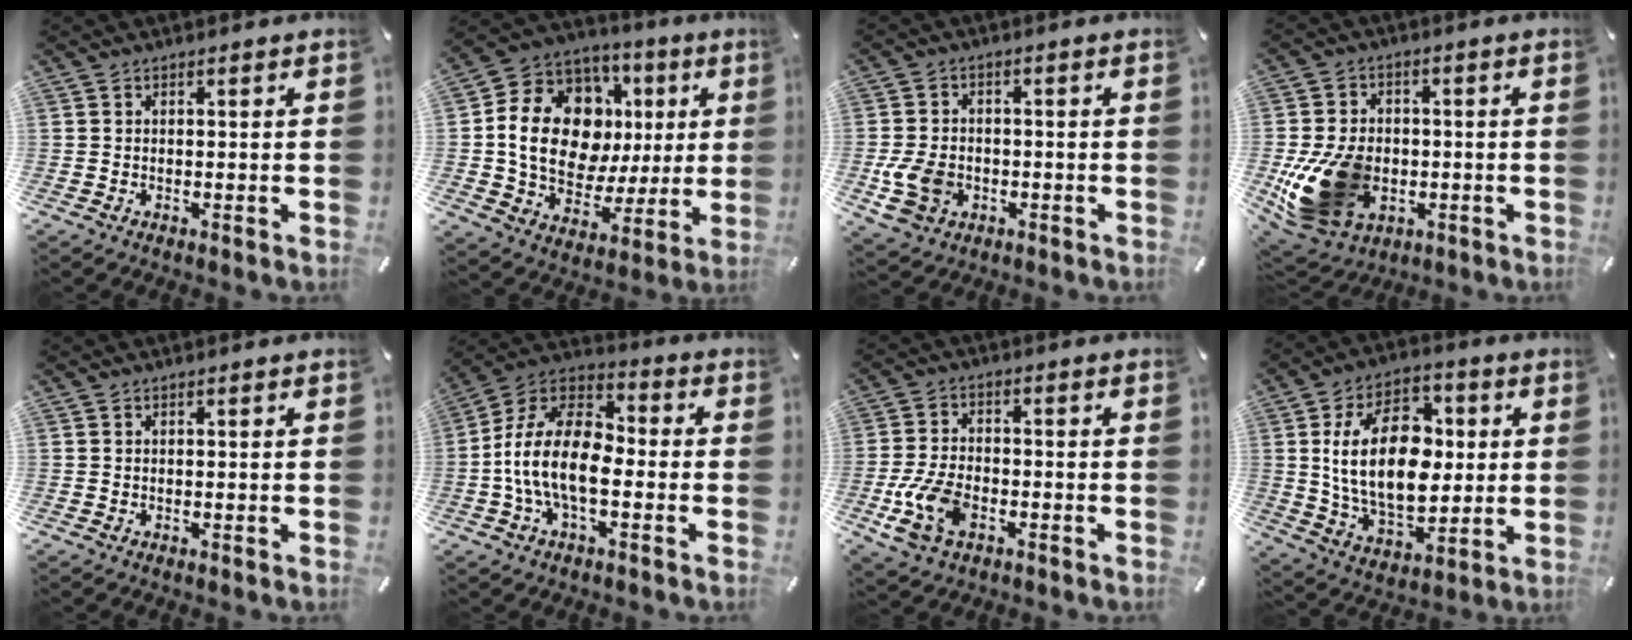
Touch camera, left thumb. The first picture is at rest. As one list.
[{"total": 19.9, "force": [3.2, 15.2, 12.4], "torque": [-0.223, -0.006, 0.064]}, {"total": 8.9, "force": [-2.3, 6.8, 5.3], "torque": [-0.116, 0.006, -0.039]}, {"total": 17.7, "force": [-3.4, 13.2, 11.3], "torque": [-0.231, 0.013, -0.052]}, {"total": 0.0}, {"total": 14.6, "force": [-4.4, 8.1, 11.3], "torque": [-0.244, 0.015, -0.083]}, {"total": 10.5, "force": [-4.1, 6.2, 7.5], "torque": [-0.165, 0.003, -0.071]}, {"total": 20.9, "force": [2.1, 13.7, 15.6], "torque": [-0.292, 0.005, 0.033]}]